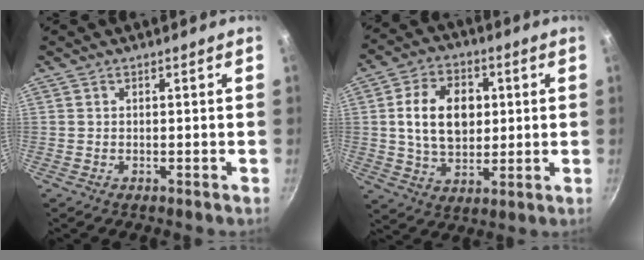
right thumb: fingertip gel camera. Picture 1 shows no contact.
{"total": 13.4, "force": [1.9, 9.5, 9.2], "torque": [-0.131, 0.003, 0.031]}